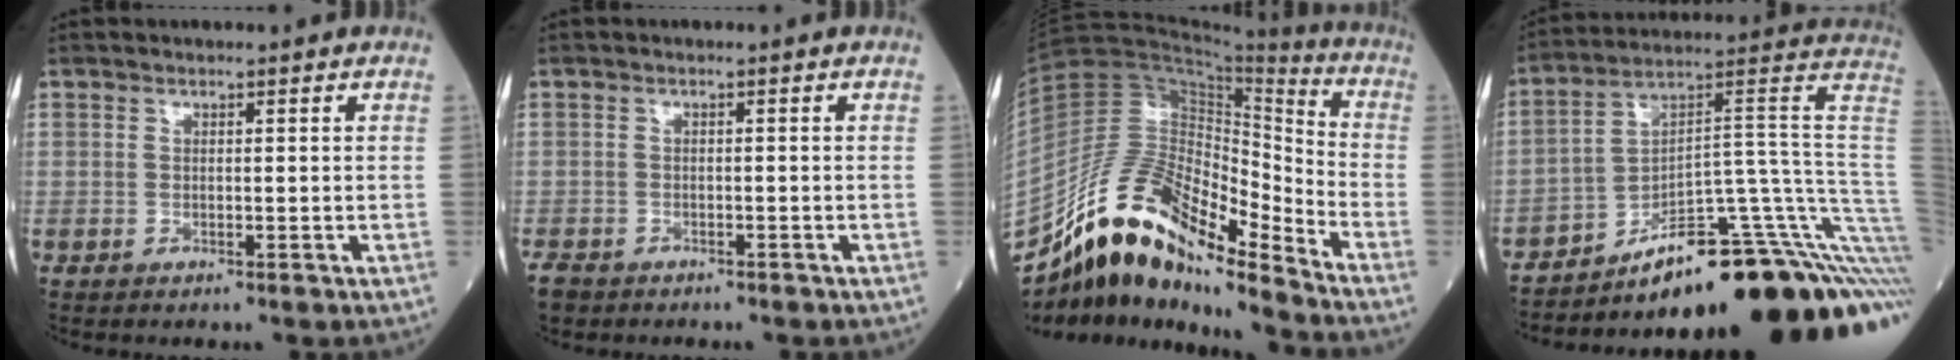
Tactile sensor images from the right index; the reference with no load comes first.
{"total": 3.7, "force": [-3.0, 1.8, 1.1], "torque": [-0.025, -0.005, -0.045]}
{"total": 17.9, "force": [-13.1, 5.1, 11.1], "torque": [-0.193, 0.048, -0.229]}
{"total": 28.2, "force": [-20.0, 2.5, 19.7], "torque": [-0.137, 0.036, -0.283]}